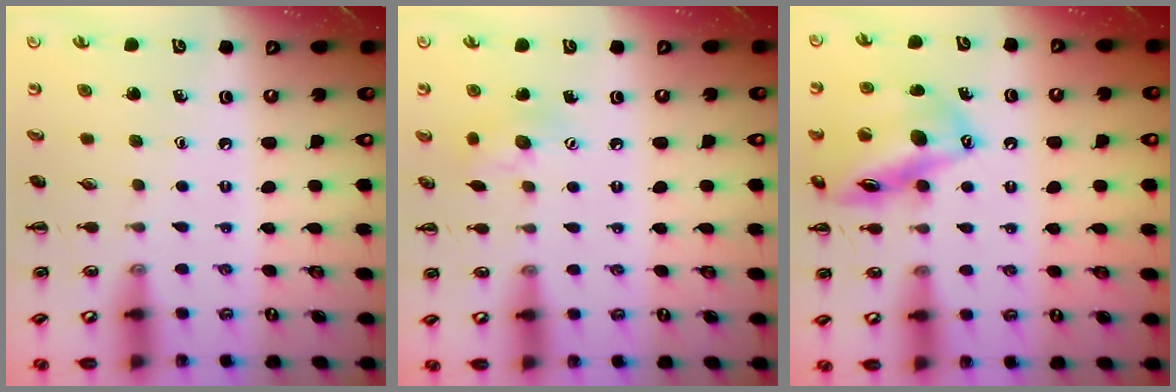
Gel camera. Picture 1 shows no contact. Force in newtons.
{"total": 7.9, "press": 7.8, "slide": 1.0}
{"total": 17.0, "press": 16.7, "slide": 3.4}